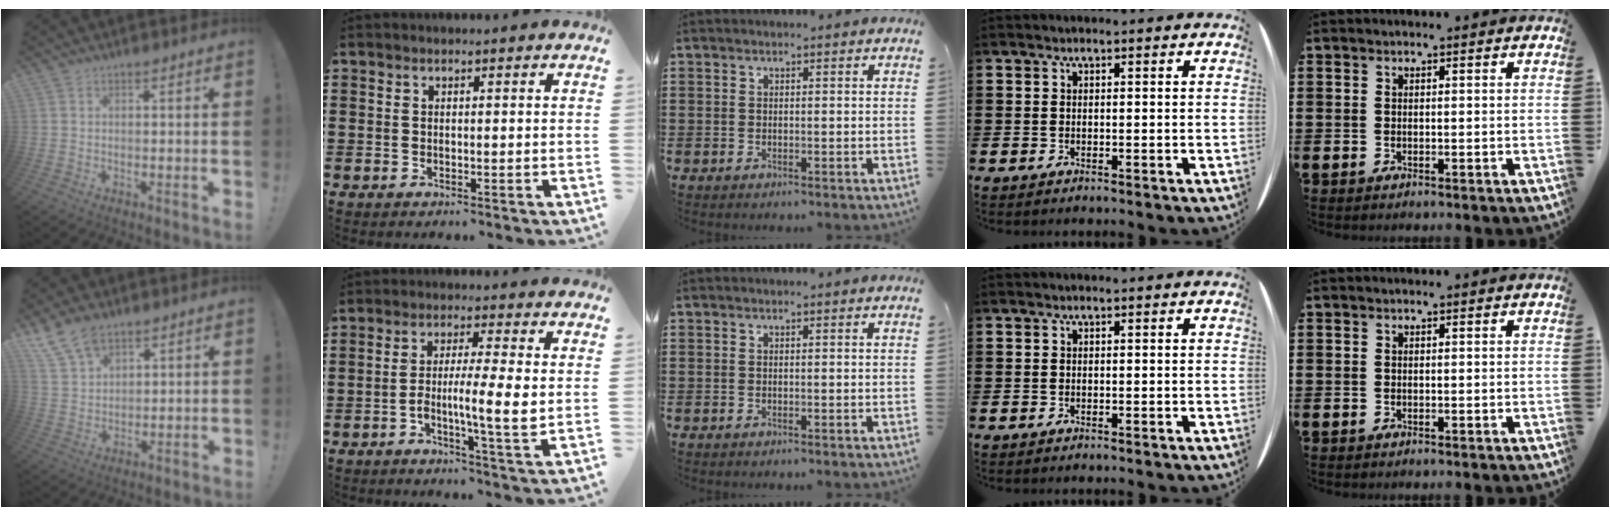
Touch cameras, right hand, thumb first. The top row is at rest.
{"thumb": {"total": 9.3, "force": [7.0, 4.9, 3.8], "torque": [-0.083, -0.032, 0.140]}, "index": {"total": 7.4, "force": [-1.2, 0.6, 7.3], "torque": [-0.120, -0.006, -0.027]}}